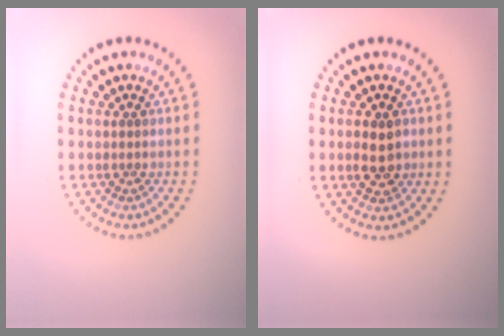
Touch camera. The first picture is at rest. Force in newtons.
{"total": 2.6, "press": 2.6, "slide": 0.0}